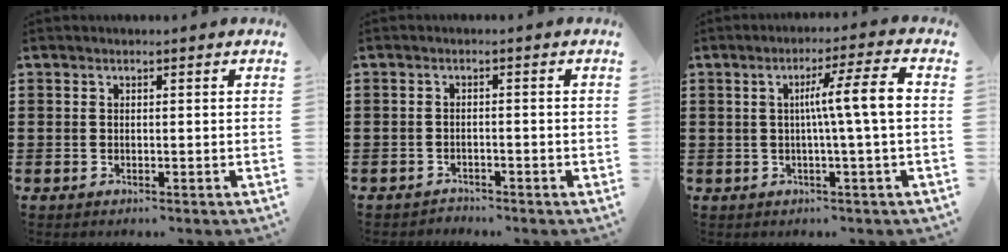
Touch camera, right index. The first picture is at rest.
{"total": 1.4, "force": [-1.3, 0.4, 0.0], "torque": [-0.007, 0.001, -0.028]}
{"total": 7.7, "force": [0.3, -0.4, 7.7], "torque": [-0.131, -0.003, -0.008]}